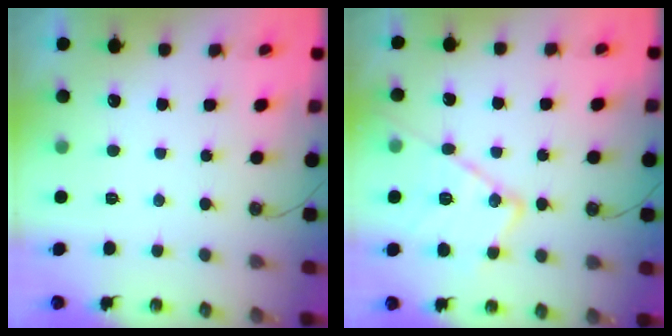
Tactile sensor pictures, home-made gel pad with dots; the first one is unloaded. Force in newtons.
{"total": 15.9, "press": 15.9, "slide": 0.9}